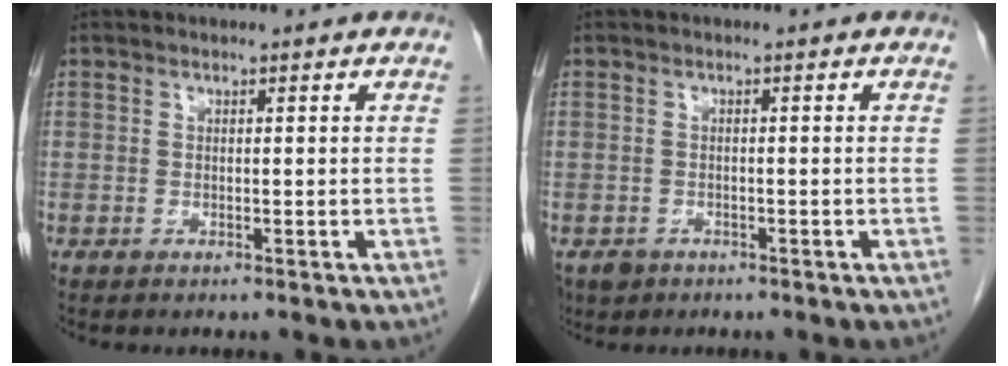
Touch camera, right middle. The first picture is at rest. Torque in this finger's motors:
{"motor_torque": [-0.02, 0.05, 0.00, 0.00]}